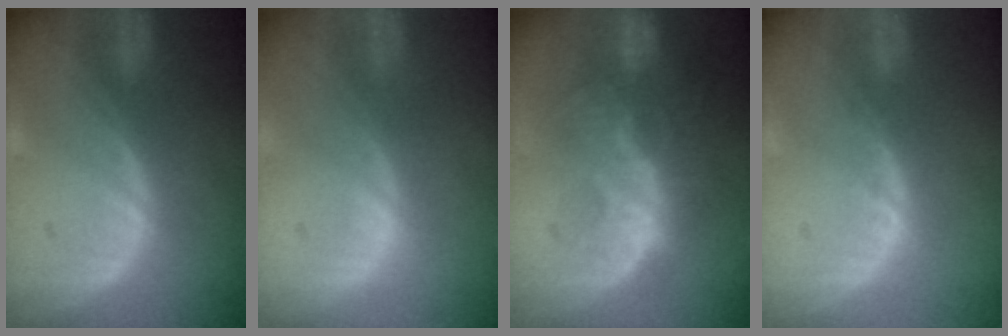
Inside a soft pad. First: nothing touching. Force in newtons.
{"total": 0.0}
{"total": 11.1, "press": 9.6, "slide": 5.6}
{"total": 1.3, "press": 1.2, "slide": 0.6}